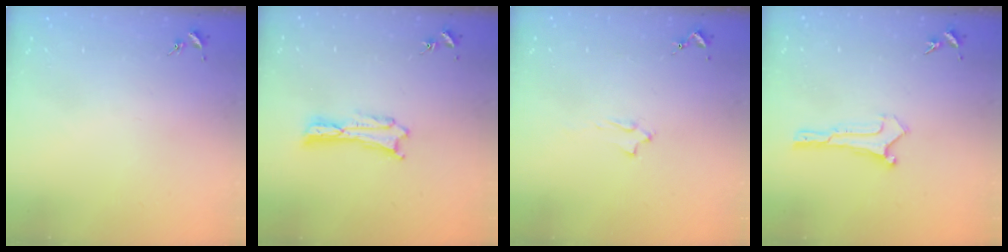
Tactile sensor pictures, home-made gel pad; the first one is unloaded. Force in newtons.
{"total": 0.5, "press": 0.5, "slide": 0.2}
{"total": 2.0, "press": 2.0, "slide": 0.4}
{"total": 0.0}